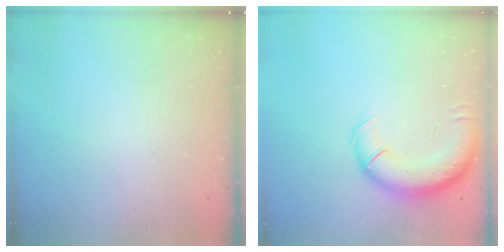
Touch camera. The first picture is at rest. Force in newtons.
{"total": 13.8, "press": 13.3, "slide": 3.7}